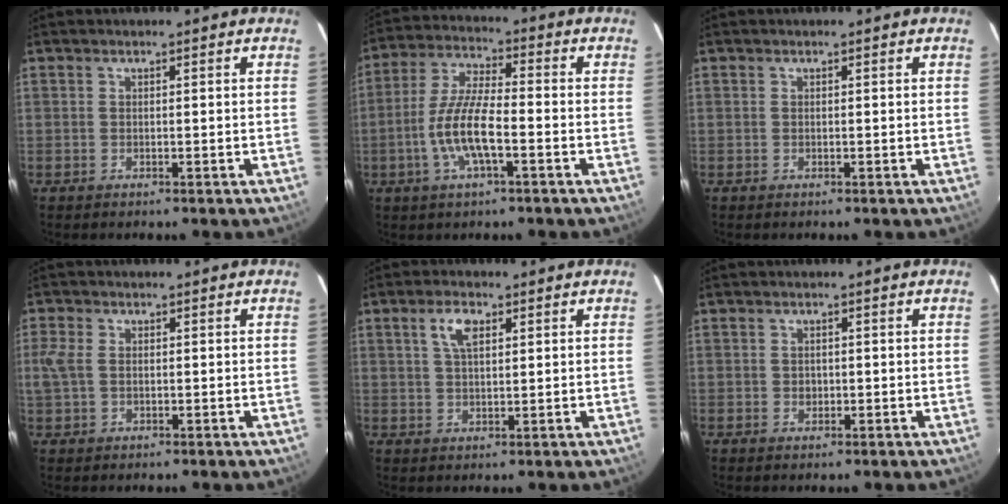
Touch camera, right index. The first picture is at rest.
{"total": 10.5, "force": [-3.5, 2.7, 9.6], "torque": [-0.201, -0.001, -0.068]}
{"total": 0.0}
{"total": 4.0, "force": [0.1, 2.7, 3.0], "torque": [-0.077, 0.004, 0.002]}
{"total": 4.6, "force": [2.0, 2.0, 3.6], "torque": [-0.067, 0.009, 0.037]}
{"total": 1.0, "force": [0.0, 1.0, 0.4], "torque": [-0.005, 0.001, 0.000]}